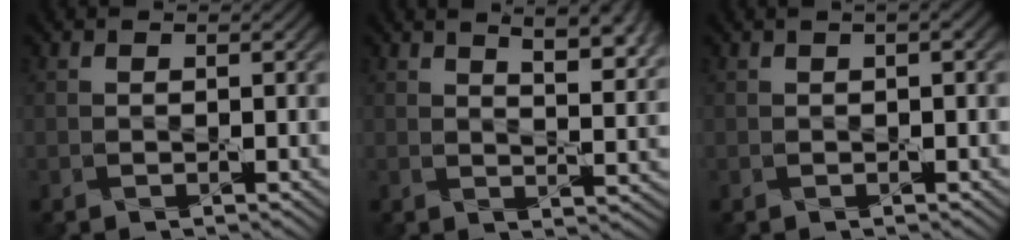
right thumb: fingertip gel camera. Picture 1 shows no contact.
{"total": 8.1, "force": [4.6, 2.7, 6.1], "torque": [-0.079, 0.008, 0.063]}
{"total": 1.9, "force": [0.7, 0.5, 1.7], "torque": [-0.026, 0.007, 0.006]}